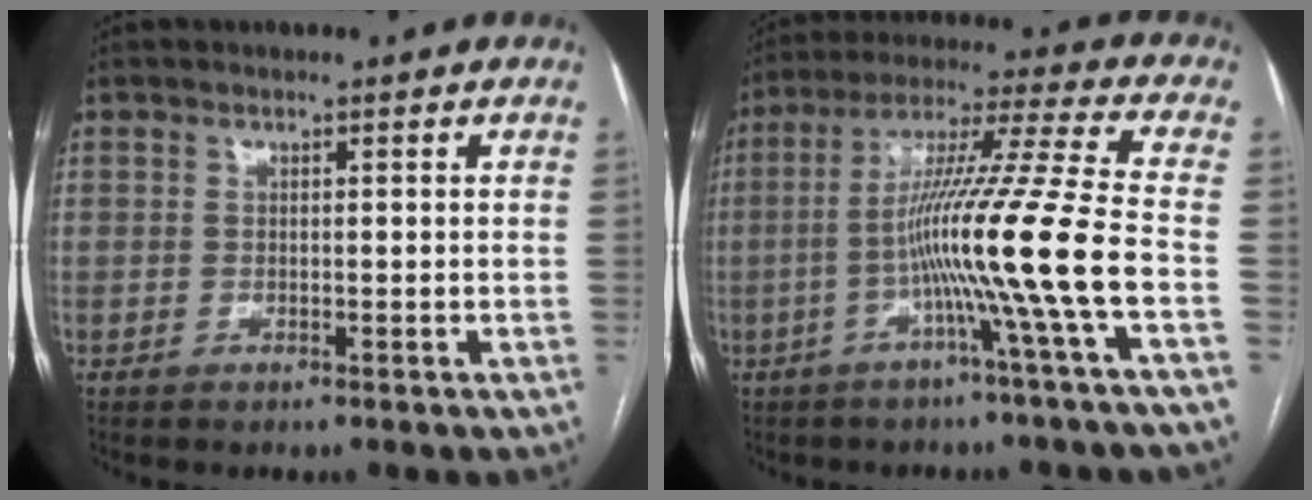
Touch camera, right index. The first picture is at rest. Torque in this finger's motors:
{"motor_torque": [2.14, 0.00, 1.05, 0.21]}